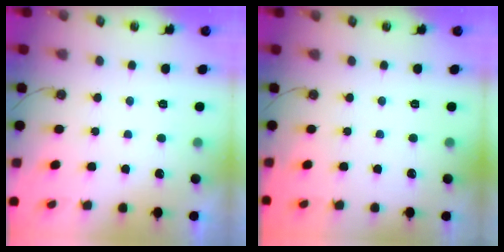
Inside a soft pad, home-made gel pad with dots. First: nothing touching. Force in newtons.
{"total": 0.0}